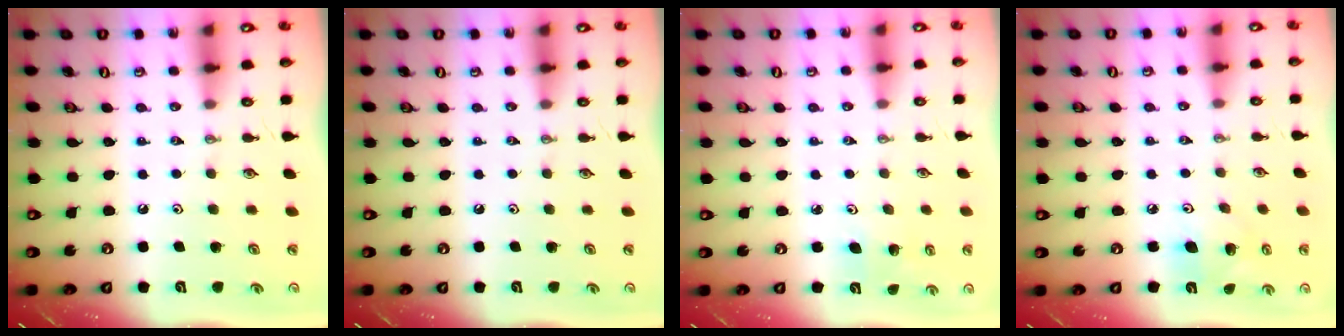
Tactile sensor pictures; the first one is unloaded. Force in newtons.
{"total": 0.0}
{"total": 4.8, "press": 4.7, "slide": 1.0}
{"total": 9.0, "press": 8.8, "slide": 1.4}